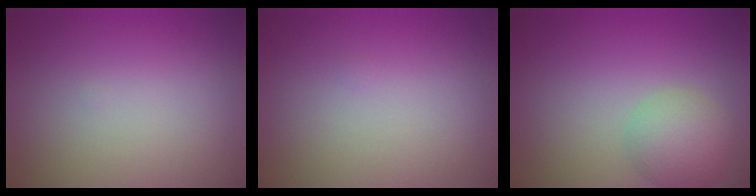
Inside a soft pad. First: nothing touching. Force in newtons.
{"total": 0.0}
{"total": 3.7, "press": 3.6, "slide": 0.2}